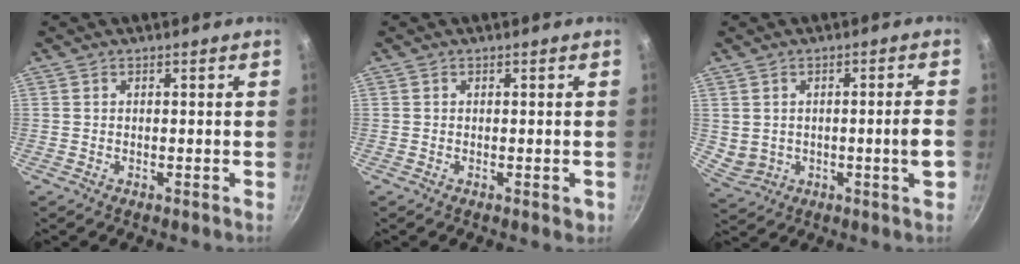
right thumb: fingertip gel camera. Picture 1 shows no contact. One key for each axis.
{"total": 1.5, "fx": -0.4, "fy": 0.6, "fz": 1.3, "tx": -0.014, "ty": -0.001, "tz": -0.007}
{"total": 6.3, "fx": -0.2, "fy": 2.2, "fz": 5.9, "tx": -0.094, "ty": 0.008, "tz": 0.017}